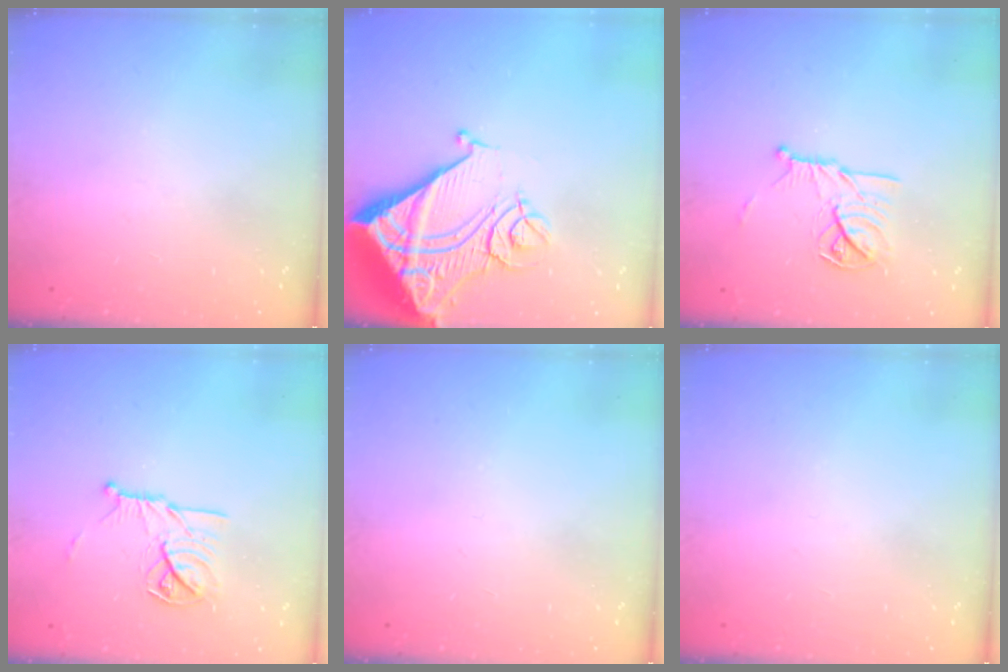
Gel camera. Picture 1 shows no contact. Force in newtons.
{"total": 20.9, "press": 20.7, "slide": 2.6}
{"total": 12.4, "press": 12.4, "slide": 0.2}
{"total": 12.4, "press": 12.4, "slide": 0.2}
{"total": 0.0}
{"total": 0.0}